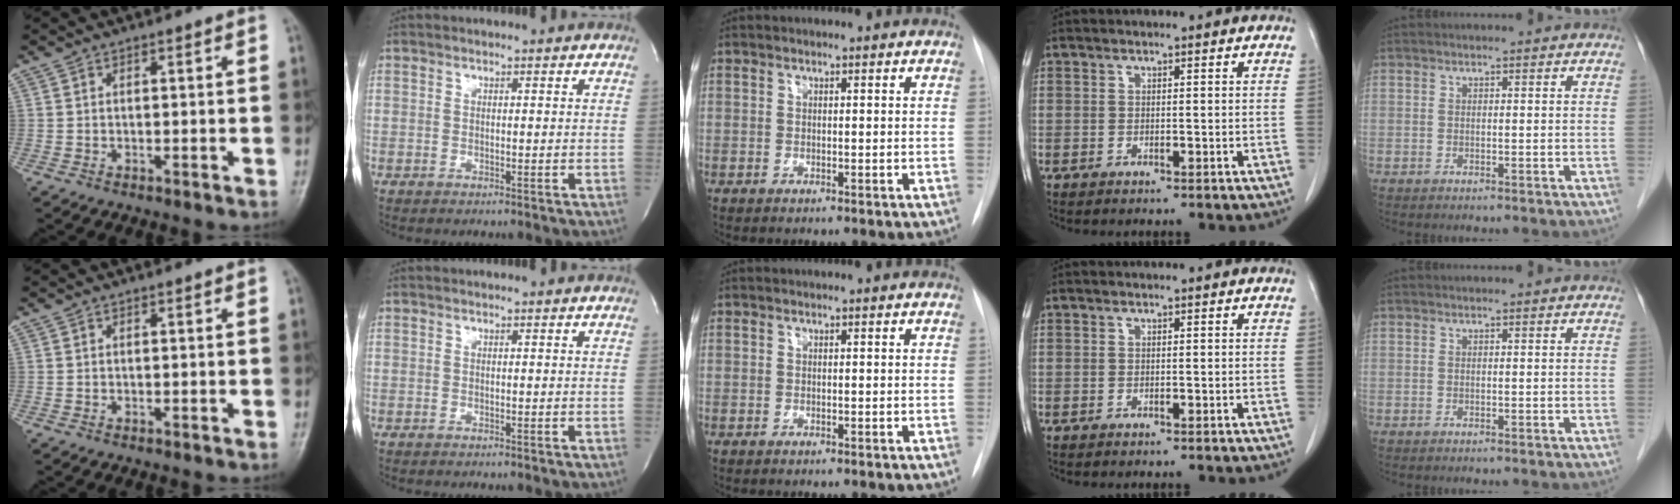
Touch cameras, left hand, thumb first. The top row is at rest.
{}